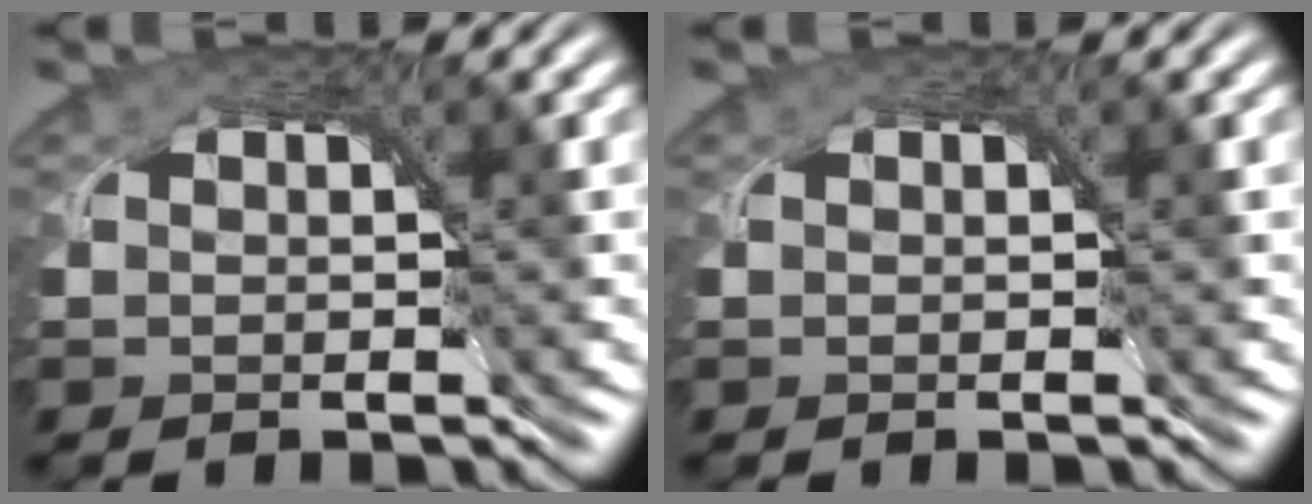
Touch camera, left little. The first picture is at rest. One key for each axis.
{"total": 0.0}